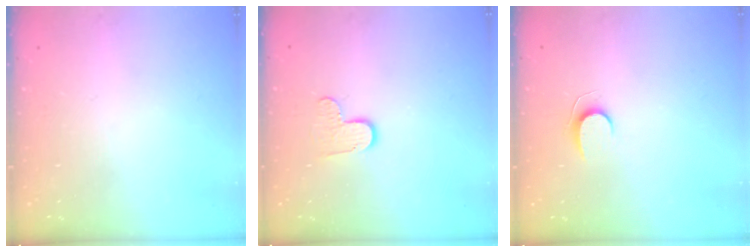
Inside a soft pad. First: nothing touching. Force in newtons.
{"total": 7.7, "press": 7.6, "slide": 0.4}
{"total": 5.6, "press": 5.6, "slide": 0.5}